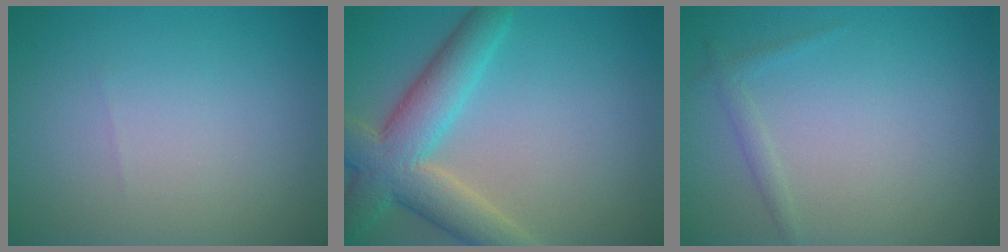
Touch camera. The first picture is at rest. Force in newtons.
{"total": 7.1, "press": 7.1, "slide": 0.6}
{"total": 1.0, "press": 1.0, "slide": 0.0}